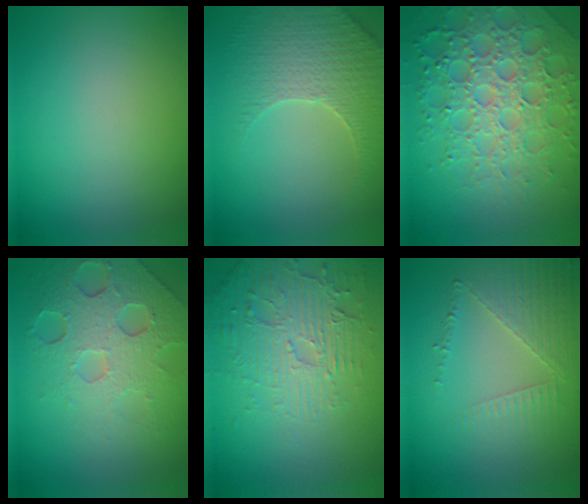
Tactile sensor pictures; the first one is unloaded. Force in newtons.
{"total": 3.8, "press": 3.7, "slide": 0.9}
{"total": 7.1, "press": 6.9, "slide": 1.7}
{"total": 7.3, "press": 5.0, "slide": 5.3}
{"total": 5.5, "press": 3.5, "slide": 4.2}
{"total": 3.6, "press": 3.2, "slide": 1.7}